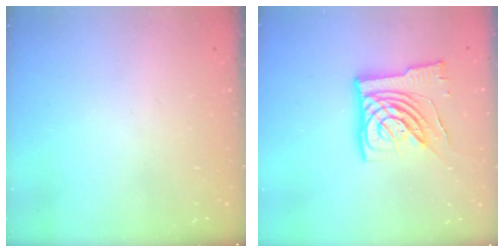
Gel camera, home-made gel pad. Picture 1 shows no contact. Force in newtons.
{"total": 14.1, "press": 13.9, "slide": 2.0}